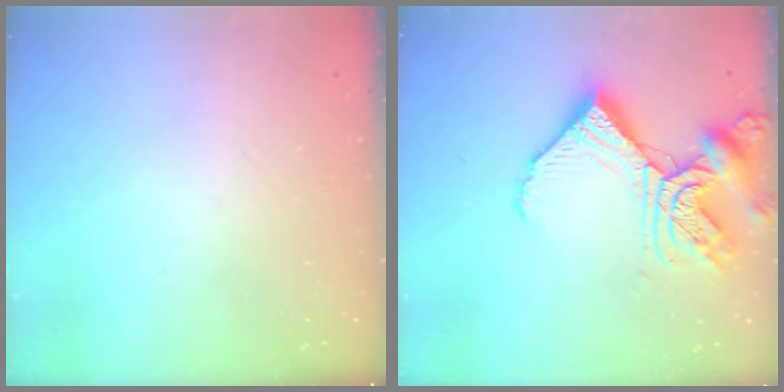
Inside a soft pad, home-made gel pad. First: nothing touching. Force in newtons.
{"total": 17.2, "press": 17.2, "slide": 1.5}